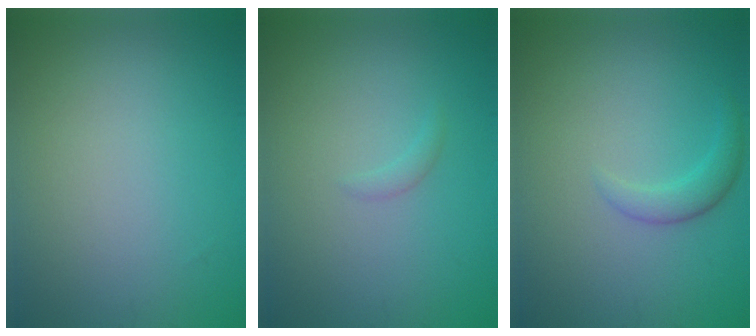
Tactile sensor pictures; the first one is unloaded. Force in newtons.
{"total": 0.7, "press": 0.7, "slide": 0.1}
{"total": 1.8, "press": 1.8, "slide": 0.1}